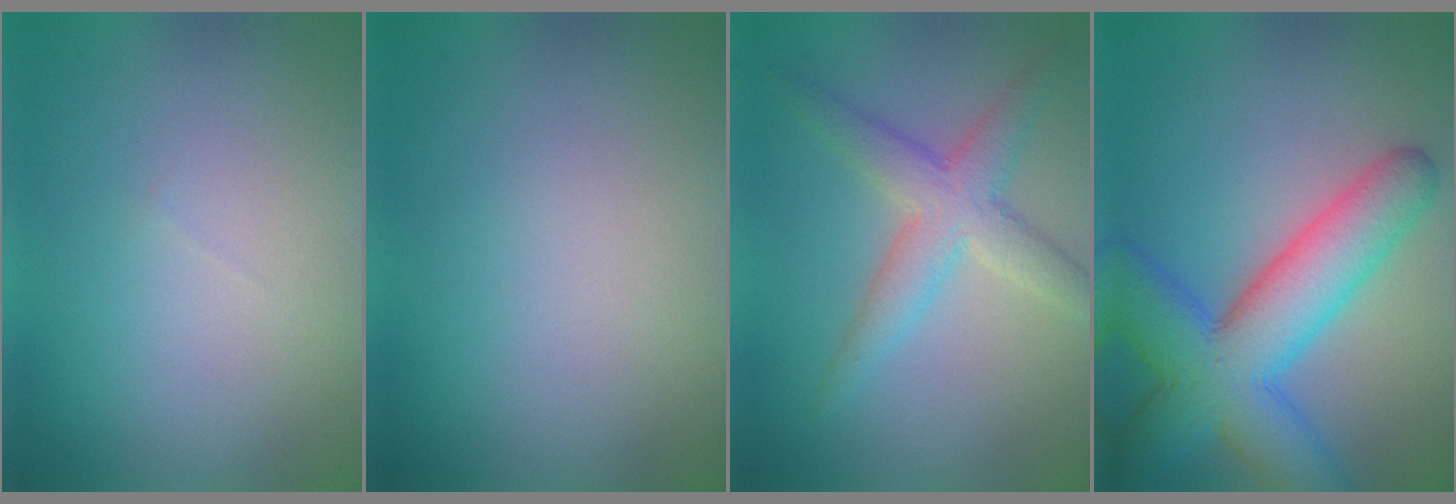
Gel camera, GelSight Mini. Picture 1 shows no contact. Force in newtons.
{"total": 0.0}
{"total": 4.3, "press": 4.3, "slide": 0.0}
{"total": 9.9, "press": 9.9, "slide": 0.3}